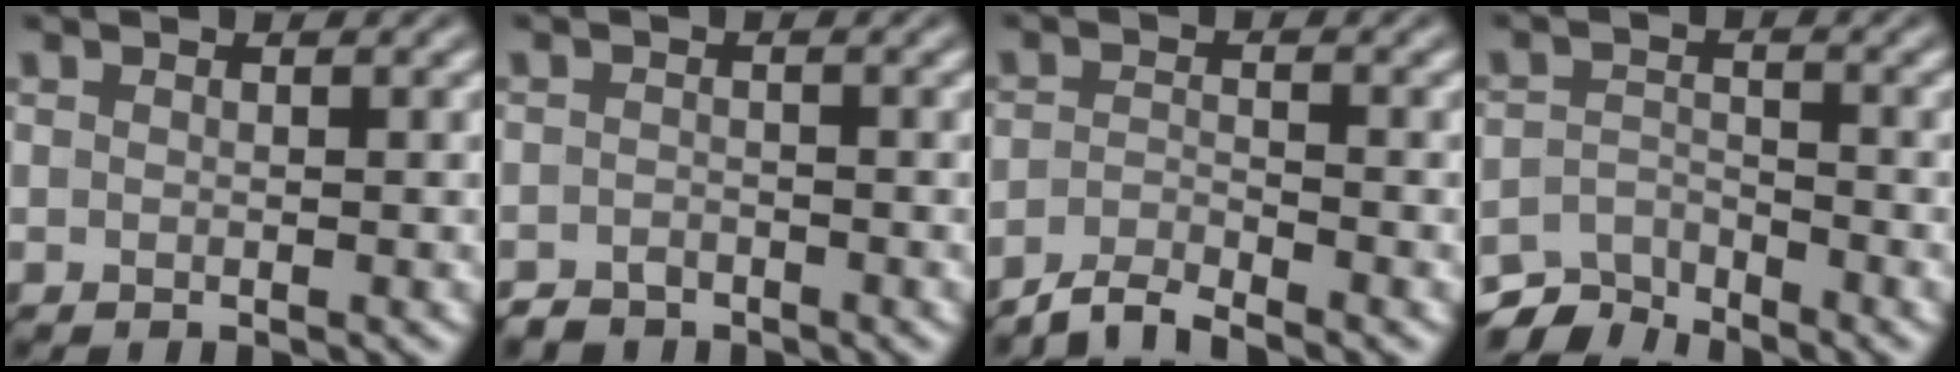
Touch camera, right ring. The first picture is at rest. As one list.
[{"total": 1.5, "force": [-1.3, 0.8, 0.1], "torque": [-0.002, 0.005, -0.028]}, {"total": 2.7, "force": [-2.5, 0.1, 0.9], "torque": [-0.017, 0.004, -0.058]}, {"total": 4.4, "force": [-4.2, 1.3, 0.8], "torque": [-0.007, -0.006, -0.080]}]